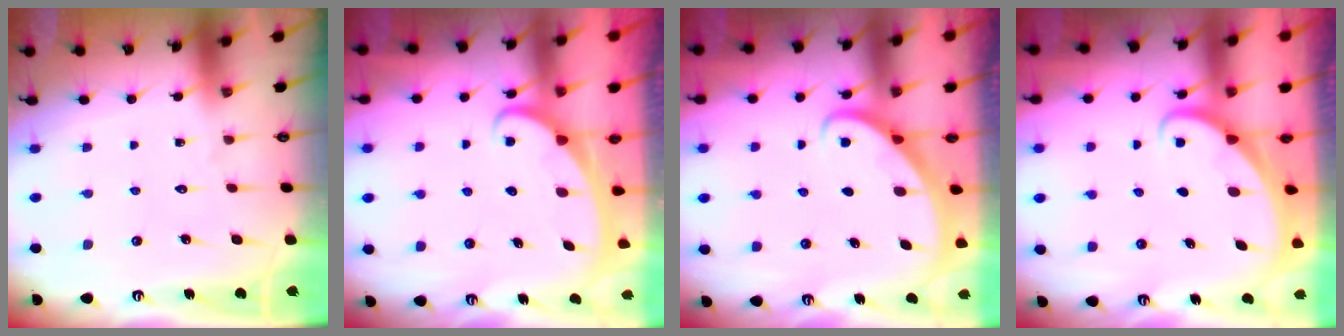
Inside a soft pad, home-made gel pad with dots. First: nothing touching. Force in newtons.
{"total": 2.6, "press": 2.6, "slide": 0.3}
{"total": 2.7, "press": 2.7, "slide": 0.2}
{"total": 1.8, "press": 1.7, "slide": 0.1}